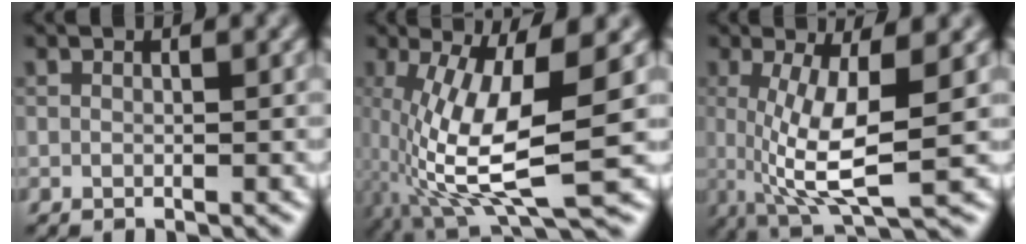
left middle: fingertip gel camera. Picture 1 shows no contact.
{"total": 9.9, "force": [-1.6, 2.9, 9.4], "torque": [-0.195, -0.011, -0.023]}
{"total": 7.2, "force": [-0.1, 1.9, 7.0], "torque": [-0.139, -0.009, 0.005]}